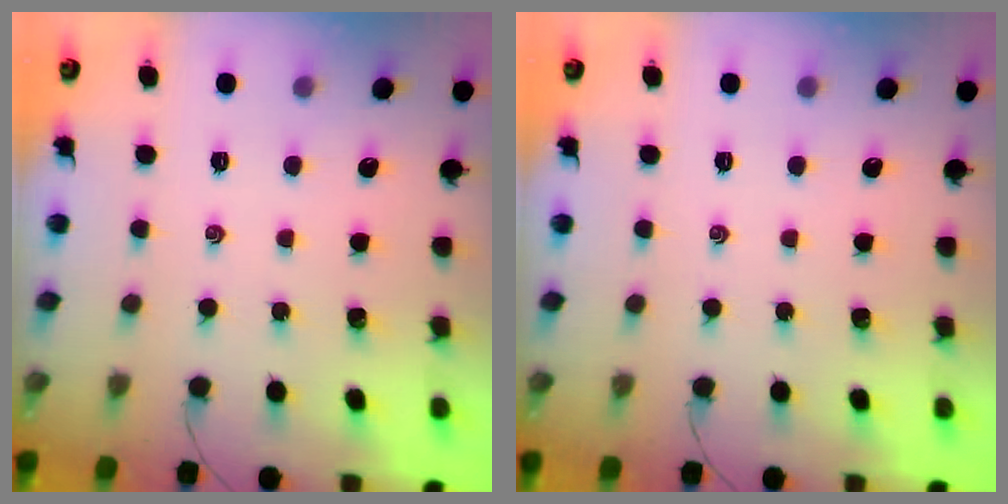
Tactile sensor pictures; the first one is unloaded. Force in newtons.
{"total": 0.0}